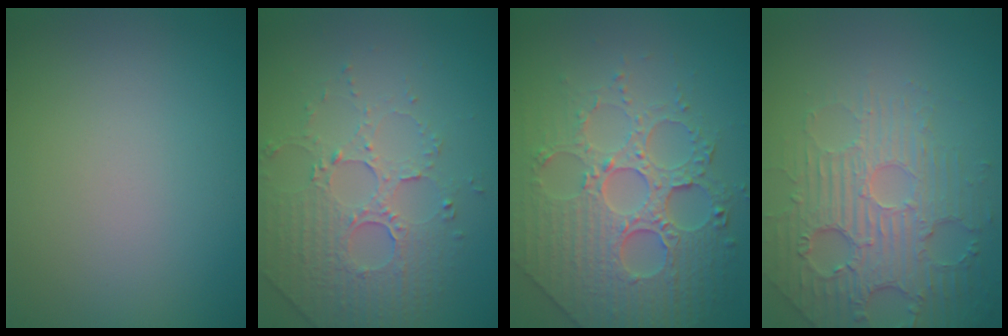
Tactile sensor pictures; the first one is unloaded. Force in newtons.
{"total": 5.1, "press": 3.6, "slide": 3.6}
{"total": 7.8, "press": 6.0, "slide": 5.0}
{"total": 4.8, "press": 4.3, "slide": 2.1}